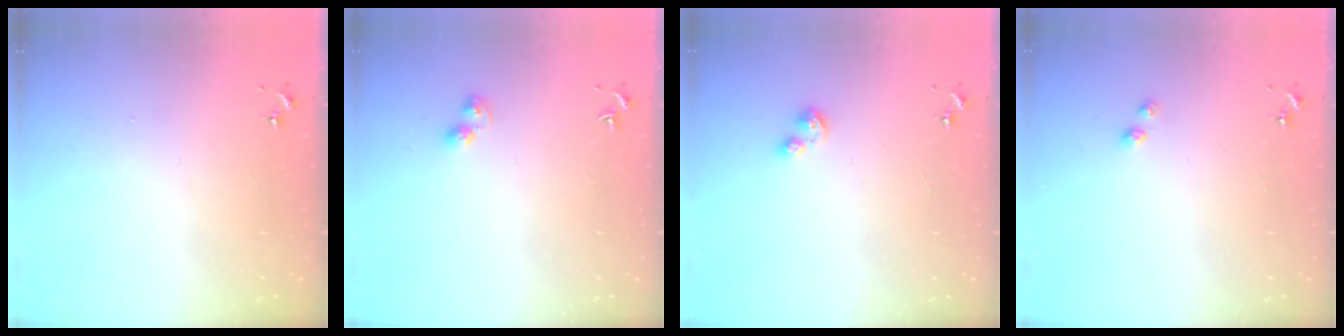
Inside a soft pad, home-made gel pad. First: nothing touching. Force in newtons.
{"total": 4.8, "press": 4.7, "slide": 0.5}
{"total": 4.2, "press": 4.1, "slide": 0.7}
{"total": 2.6, "press": 2.6, "slide": 0.3}